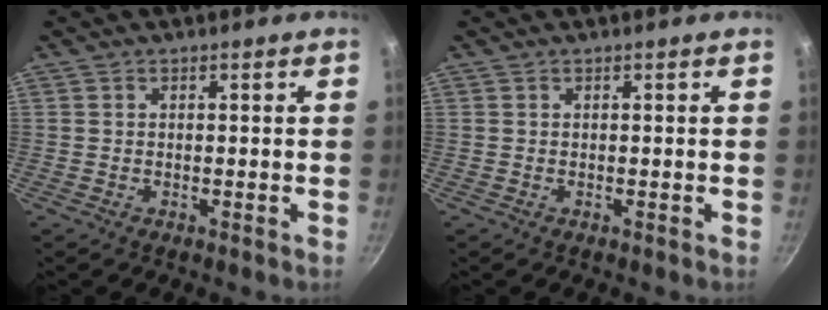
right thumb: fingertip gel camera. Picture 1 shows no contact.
{"total": 0.0}